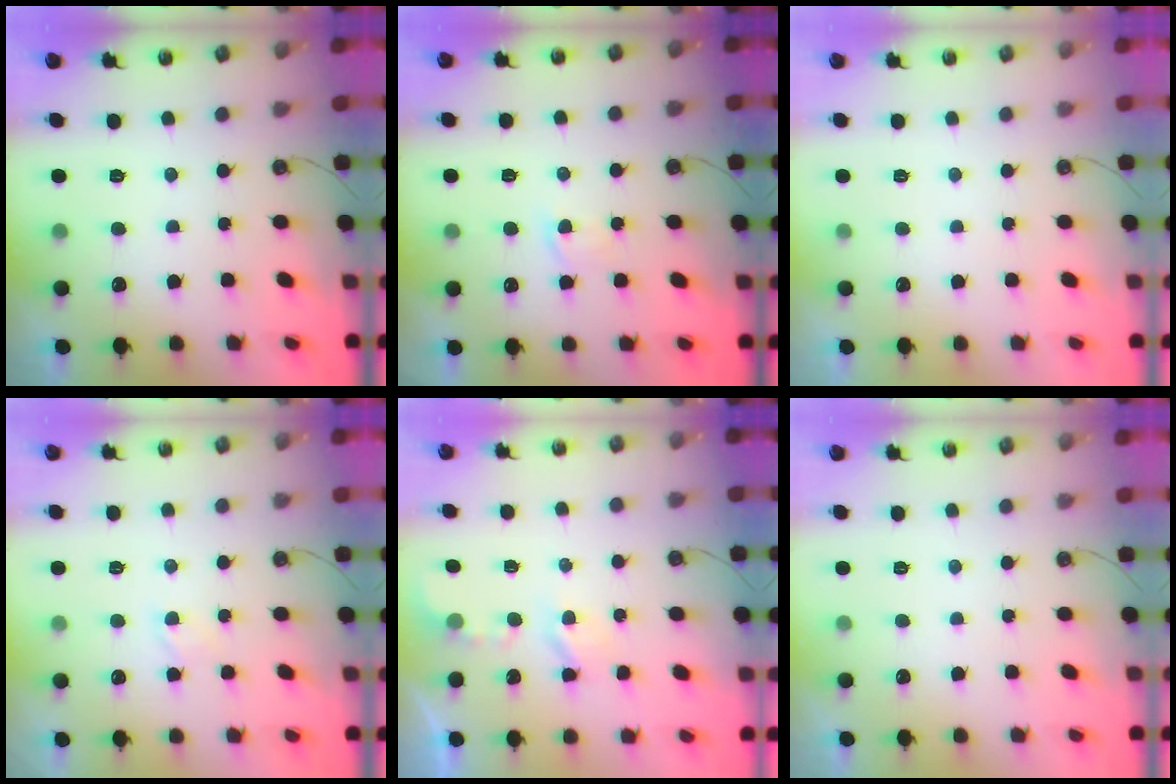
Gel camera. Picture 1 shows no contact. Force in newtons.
{"total": 1.6, "press": 1.6, "slide": 0.3}
{"total": 0.0}
{"total": 2.7, "press": 2.7, "slide": 0.4}
{"total": 2.7, "press": 2.7, "slide": 0.5}
{"total": 0.0}